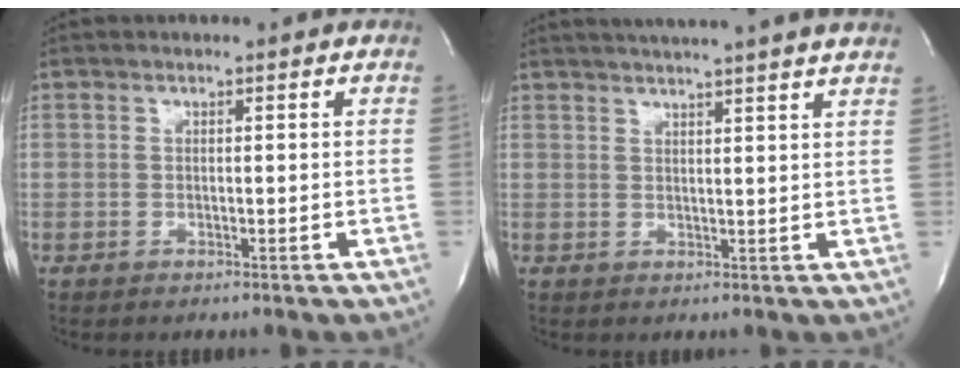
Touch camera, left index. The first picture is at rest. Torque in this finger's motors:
{"motor_torque": [-0.07, -0.25, 0.41, 0.12]}